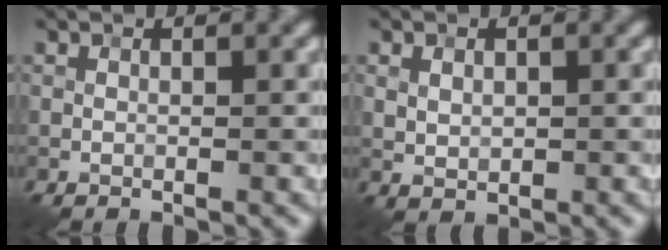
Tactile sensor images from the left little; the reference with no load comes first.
{"total": 1.4, "force": [0.3, 1.0, 0.9], "torque": [-0.019, -0.001, 0.009]}